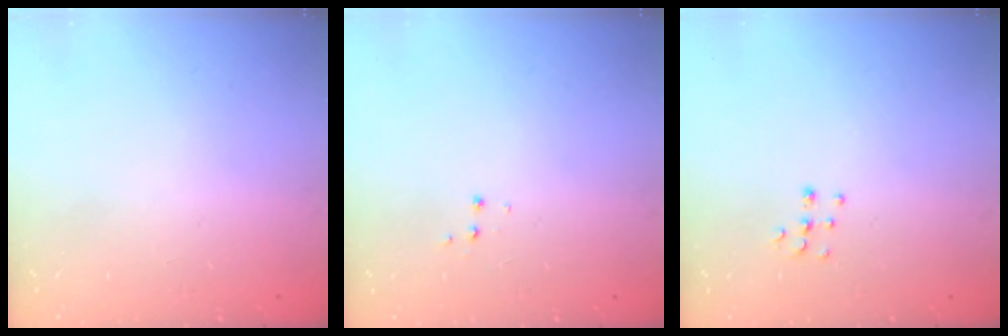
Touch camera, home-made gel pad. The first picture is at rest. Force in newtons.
{"total": 3.4, "press": 3.3, "slide": 0.6}
{"total": 5.8, "press": 5.8, "slide": 0.4}